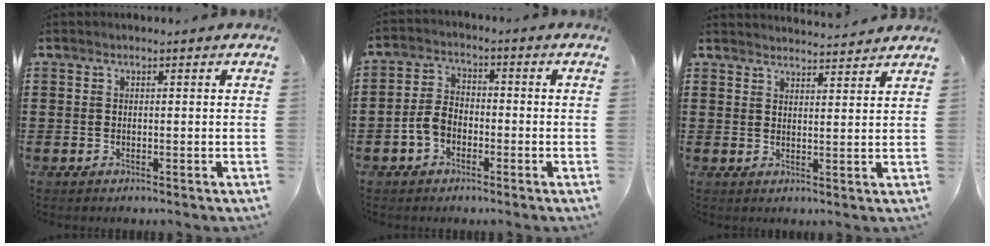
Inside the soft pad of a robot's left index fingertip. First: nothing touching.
{"total": 4.4, "force": [-2.1, 2.9, 2.5], "torque": [-0.068, 0.005, -0.047]}
{"total": 2.9, "force": [2.9, -0.2, 0.0], "torque": [-0.008, -0.014, 0.054]}